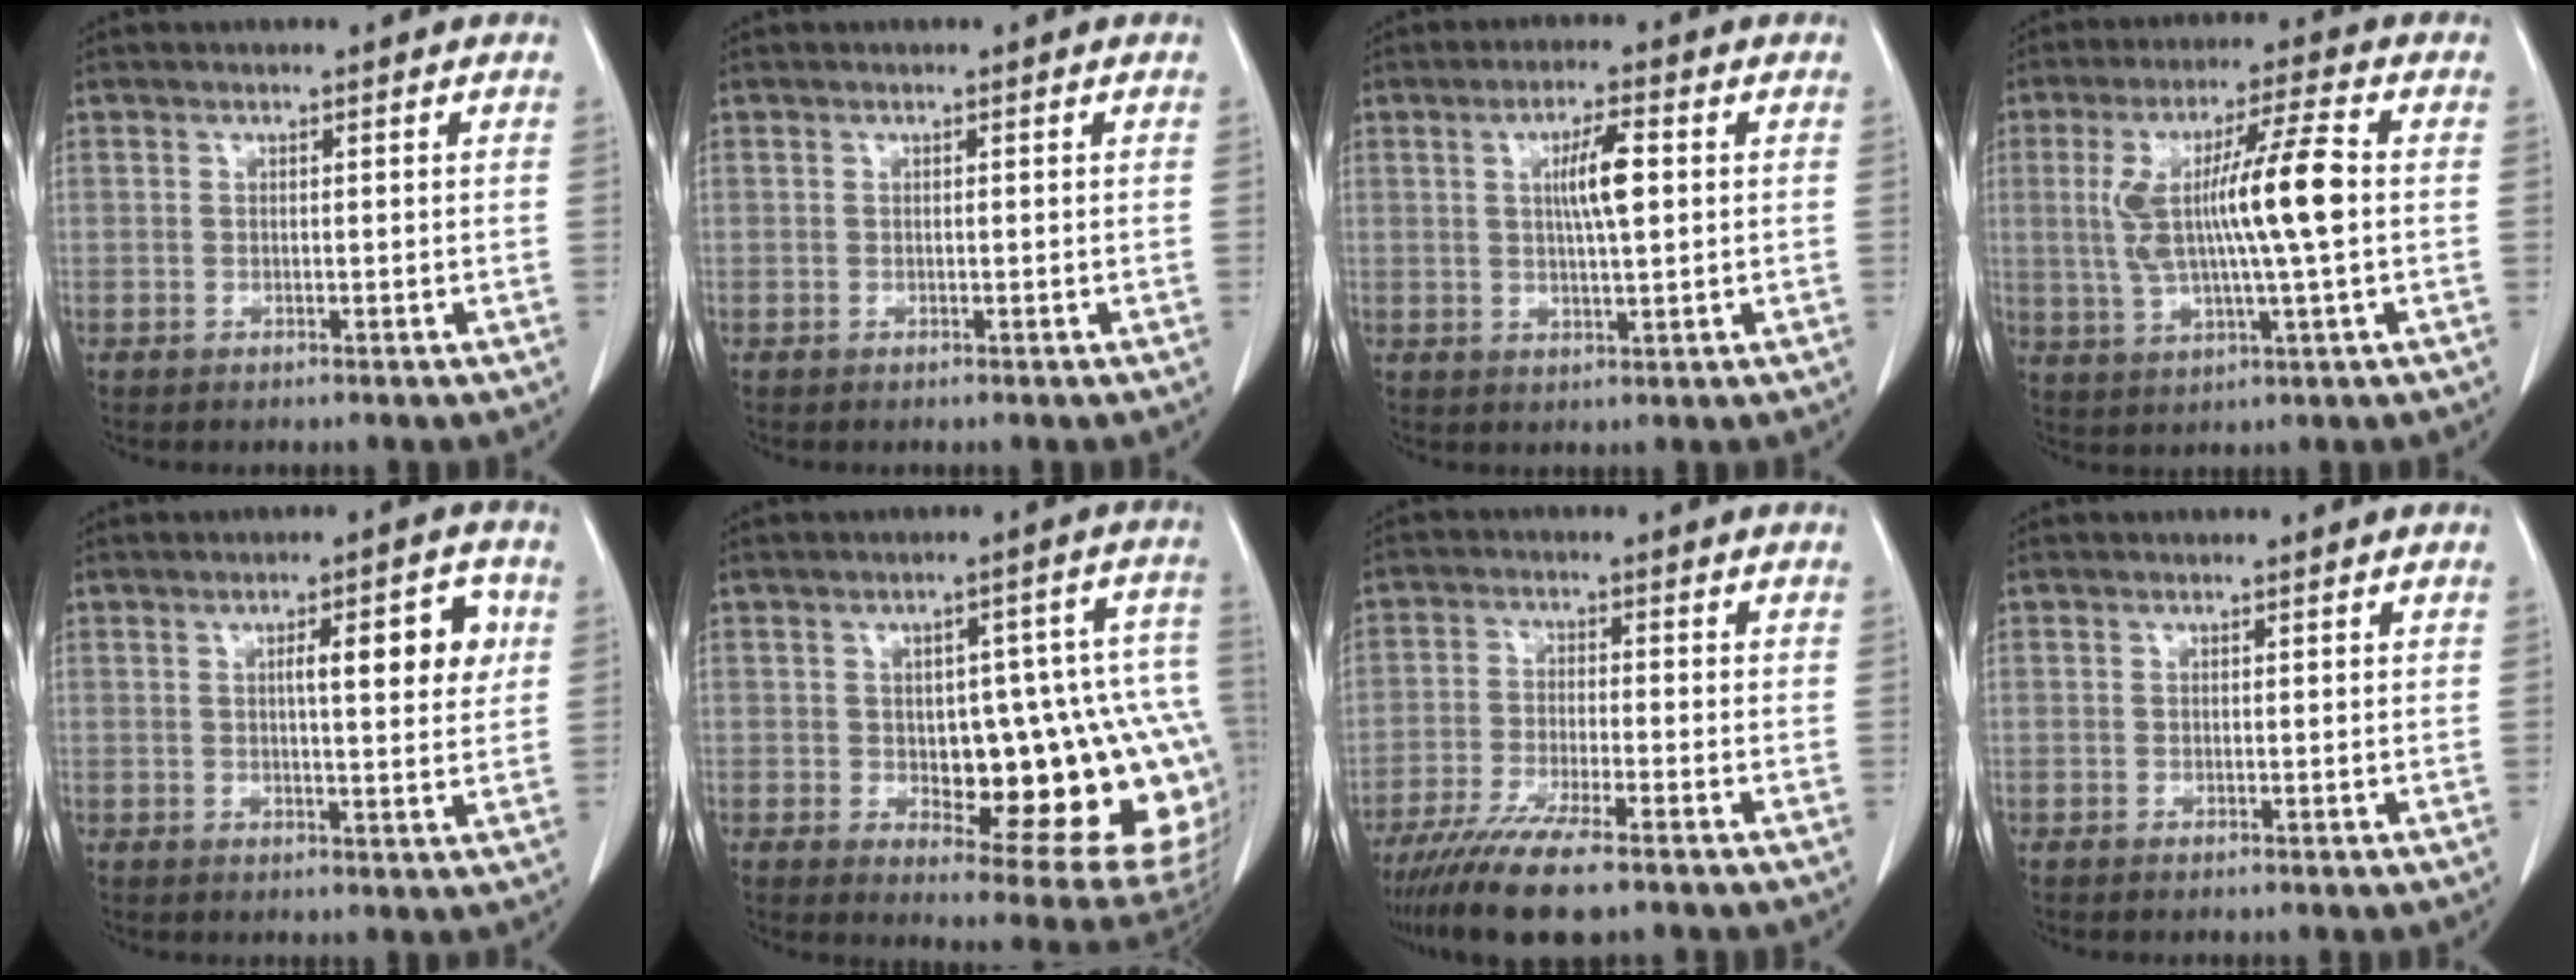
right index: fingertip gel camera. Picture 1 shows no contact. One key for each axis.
{"total": 0.0}
{"total": 5.8, "fx": 1.1, "fy": 0.7, "fz": 5.6, "tx": -0.100, "ty": 0.002, "tz": 0.019}
{"total": 12.3, "fx": 0.7, "fy": 0.7, "fz": 12.3, "tx": -0.239, "ty": 0.012, "tz": 0.014}
{"total": 7.7, "fx": 2.0, "fy": 1.5, "fz": 7.3, "tx": -0.100, "ty": 0.010, "tz": 0.026}
{"total": 22.7, "fx": -3.0, "fy": 7.2, "fz": 21.3, "tx": -0.186, "ty": 0.029, "tz": -0.009}
{"total": 10.2, "fx": -7.7, "fy": 1.3, "fz": 6.6, "tx": -0.116, "ty": -0.025, "tz": -0.131}
{"total": 0.0}